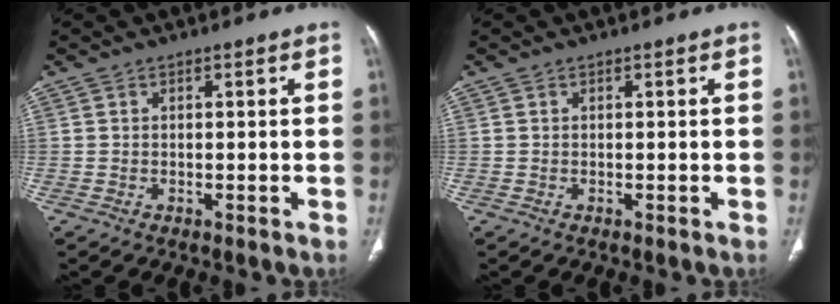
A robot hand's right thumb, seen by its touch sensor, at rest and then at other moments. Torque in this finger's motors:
{"motor_torque": [0.05, -0.11, 0.21, 0.10, 0.04]}